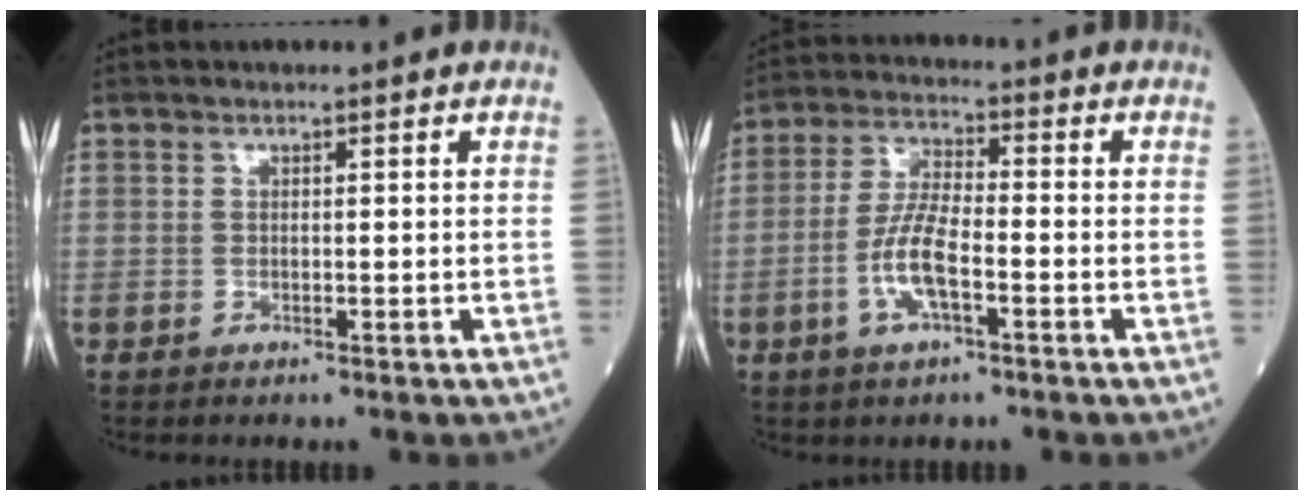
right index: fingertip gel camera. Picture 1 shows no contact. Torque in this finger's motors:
{"motor_torque": [1.22, -0.64, 0.65, 0.17]}